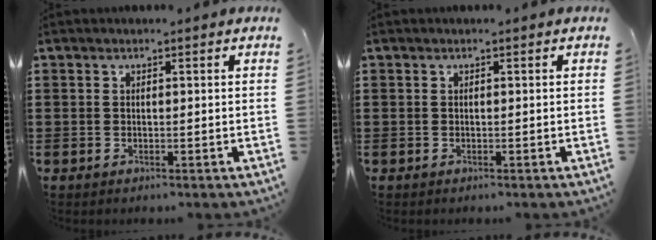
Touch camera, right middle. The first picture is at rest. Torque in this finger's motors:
{"motor_torque": [0.24, -0.18, 0.01, 0.01]}